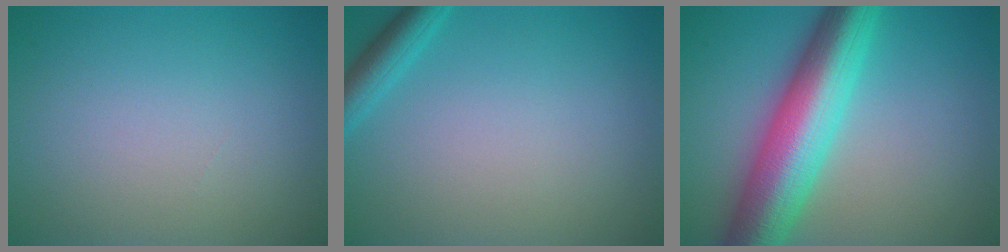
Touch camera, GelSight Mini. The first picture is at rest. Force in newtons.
{"total": 2.4, "press": 2.4, "slide": 0.2}
{"total": 10.3, "press": 10.3, "slide": 0.2}